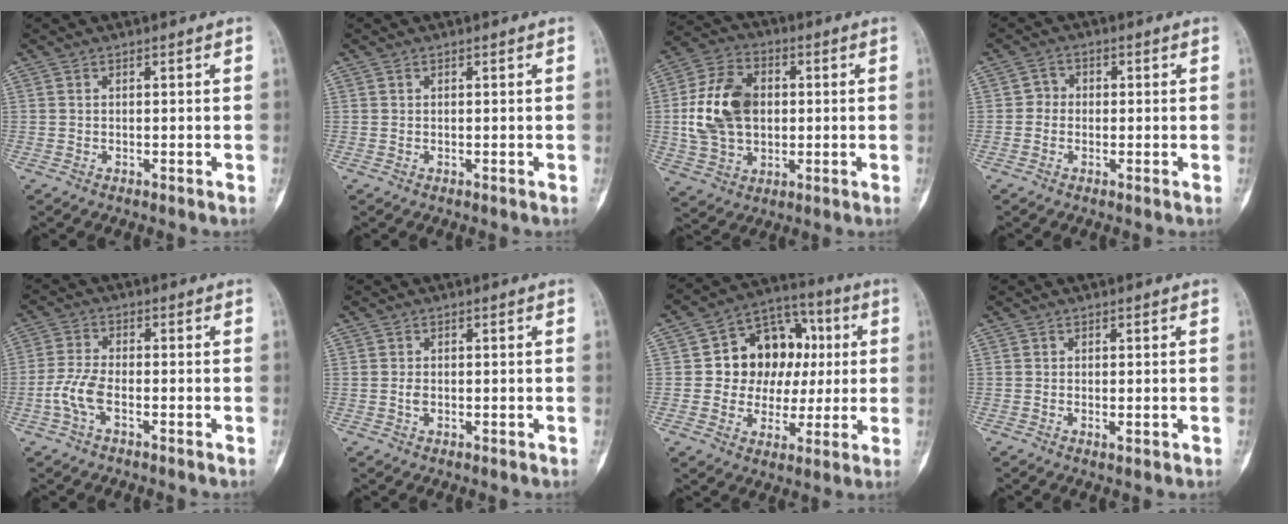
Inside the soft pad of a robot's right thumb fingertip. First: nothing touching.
{"total": 0.0}
{"total": 15.9, "force": [1.2, 11.4, 11.1], "torque": [-0.188, 0.012, 0.022]}
{"total": 2.5, "force": [-0.3, 2.3, 0.9], "torque": [0.003, 0.009, -0.014]}
{"total": 5.4, "force": [-2.1, 2.3, 4.5], "torque": [-0.108, 0.014, -0.044]}
{"total": 1.3, "force": [-0.1, 1.0, 0.9], "torque": [-0.016, 0.001, -0.002]}
{"total": 15.6, "force": [2.1, 12.4, 9.1], "torque": [-0.078, 0.020, 0.035]}
{"total": 1.3, "force": [-0.3, 0.5, 1.1], "torque": [-0.019, -0.003, -0.003]}